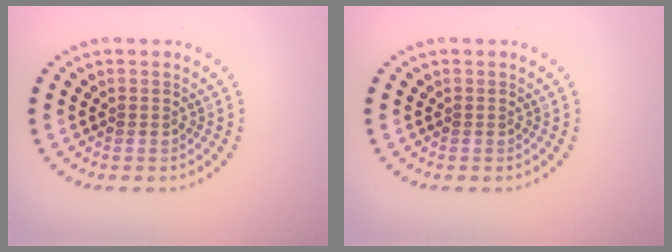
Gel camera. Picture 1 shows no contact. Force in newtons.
{"total": 0.0}